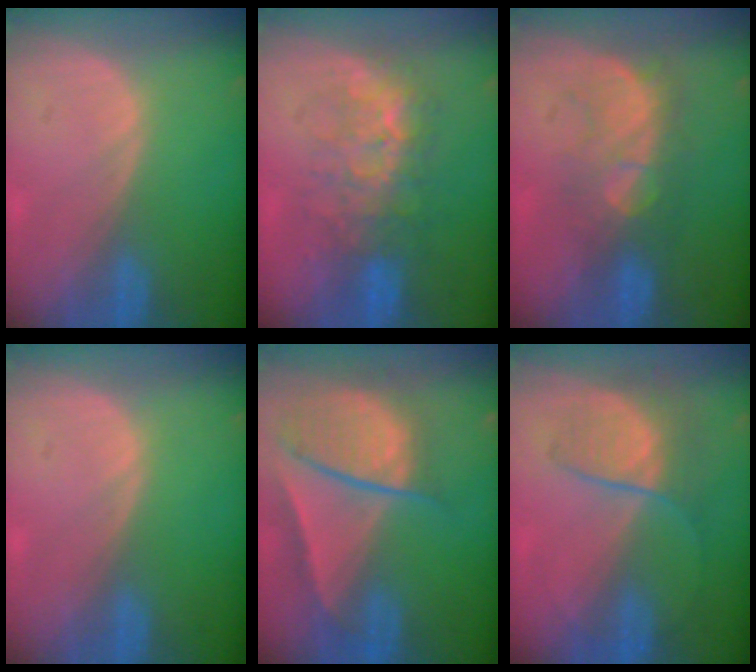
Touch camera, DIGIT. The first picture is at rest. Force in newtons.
{"total": 7.7, "press": 7.6, "slide": 1.4}
{"total": 7.7, "press": 7.4, "slide": 2.1}
{"total": 0.0}
{"total": 9.3, "press": 8.1, "slide": 4.7}
{"total": 6.7, "press": 6.1, "slide": 2.7}